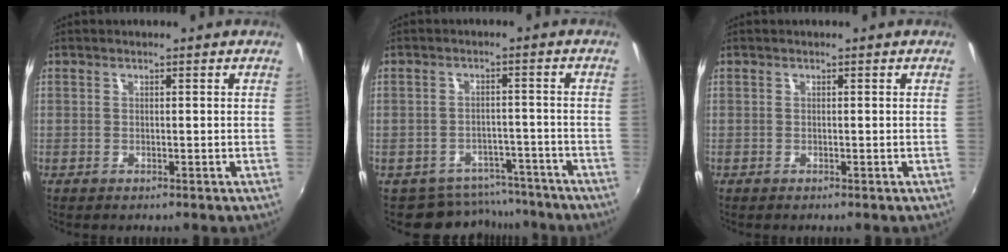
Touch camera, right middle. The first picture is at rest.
{"total": 8.7, "force": [-7.5, 4.4, 0.7], "torque": [-0.018, 0.017, -0.091]}
{"total": 0.0}